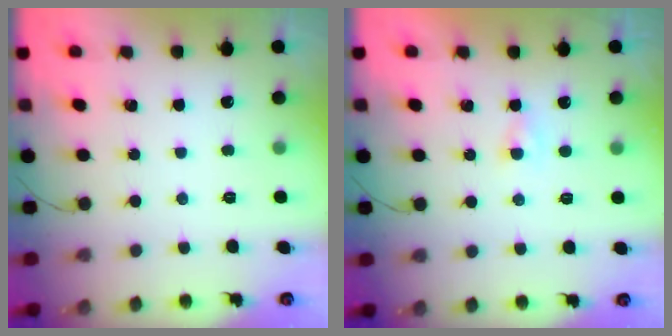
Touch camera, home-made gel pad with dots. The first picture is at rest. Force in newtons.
{"total": 0.9, "press": 0.7, "slide": 0.6}